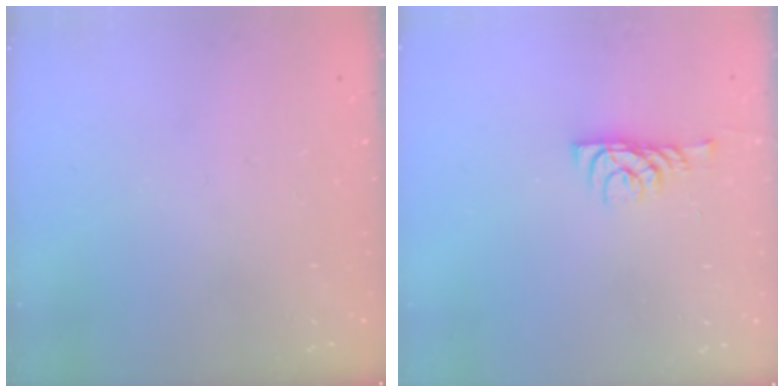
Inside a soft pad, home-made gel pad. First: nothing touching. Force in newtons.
{"total": 6.1, "press": 6.1, "slide": 0.4}